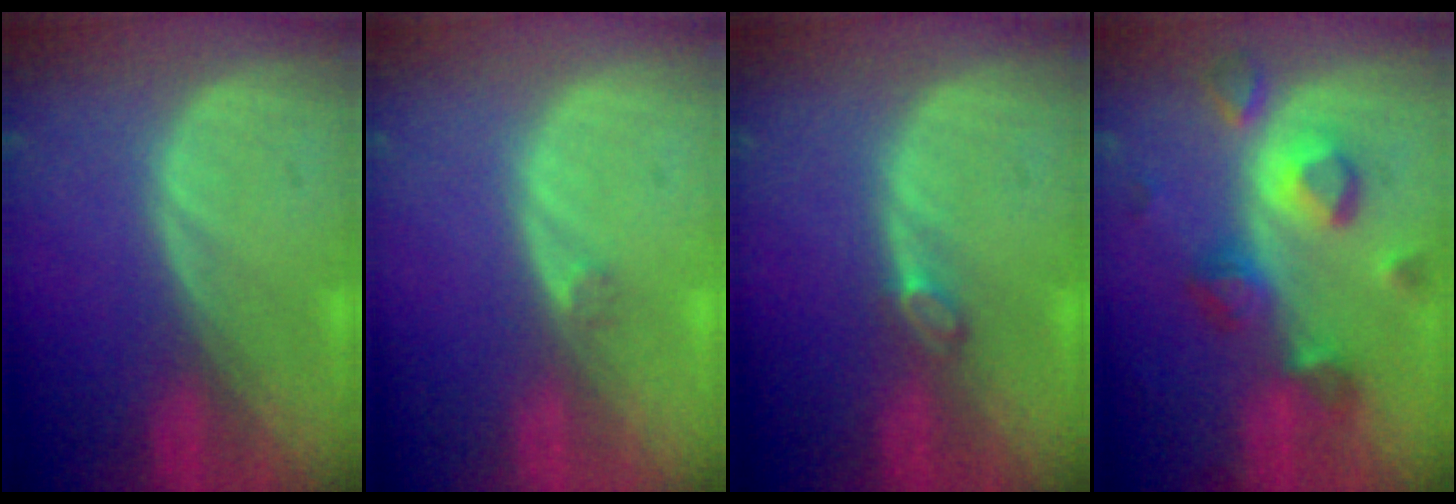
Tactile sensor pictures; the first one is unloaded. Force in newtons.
{"total": 0.8, "press": 0.7, "slide": 0.4}
{"total": 1.6, "press": 1.6, "slide": 0.2}
{"total": 8.0, "press": 7.7, "slide": 2.1}